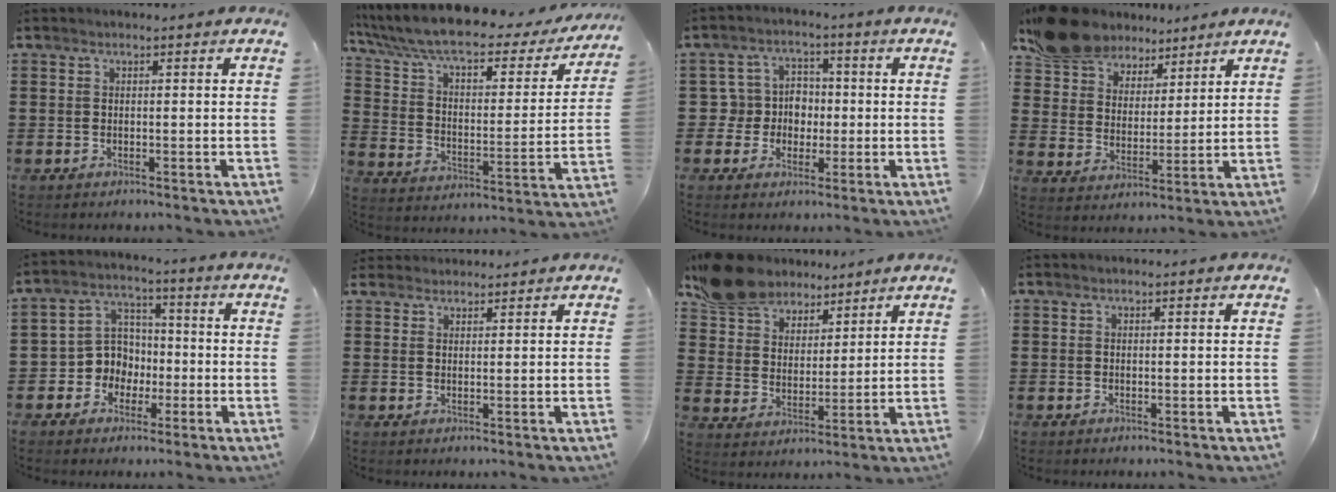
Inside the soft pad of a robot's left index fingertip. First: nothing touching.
{"total": 8.0, "force": [6.3, 1.8, 4.6], "torque": [-0.114, -0.040, 0.103]}
{"total": 5.5, "force": [-0.5, 5.3, 1.5], "torque": [-0.050, 0.015, -0.012]}
{"total": 10.0, "force": [8.7, 4.4, 1.9], "torque": [-0.079, -0.030, 0.170]}
{"total": 6.1, "force": [-1.5, 5.7, 1.2], "torque": [-0.058, 0.005, -0.035]}
{"total": 1.8, "force": [1.8, 0.3, -0.2], "torque": [-0.002, 0.002, 0.035]}
{"total": 9.4, "force": [8.1, 4.2, 2.0], "torque": [-0.075, -0.025, 0.157]}
{"total": 0.0}